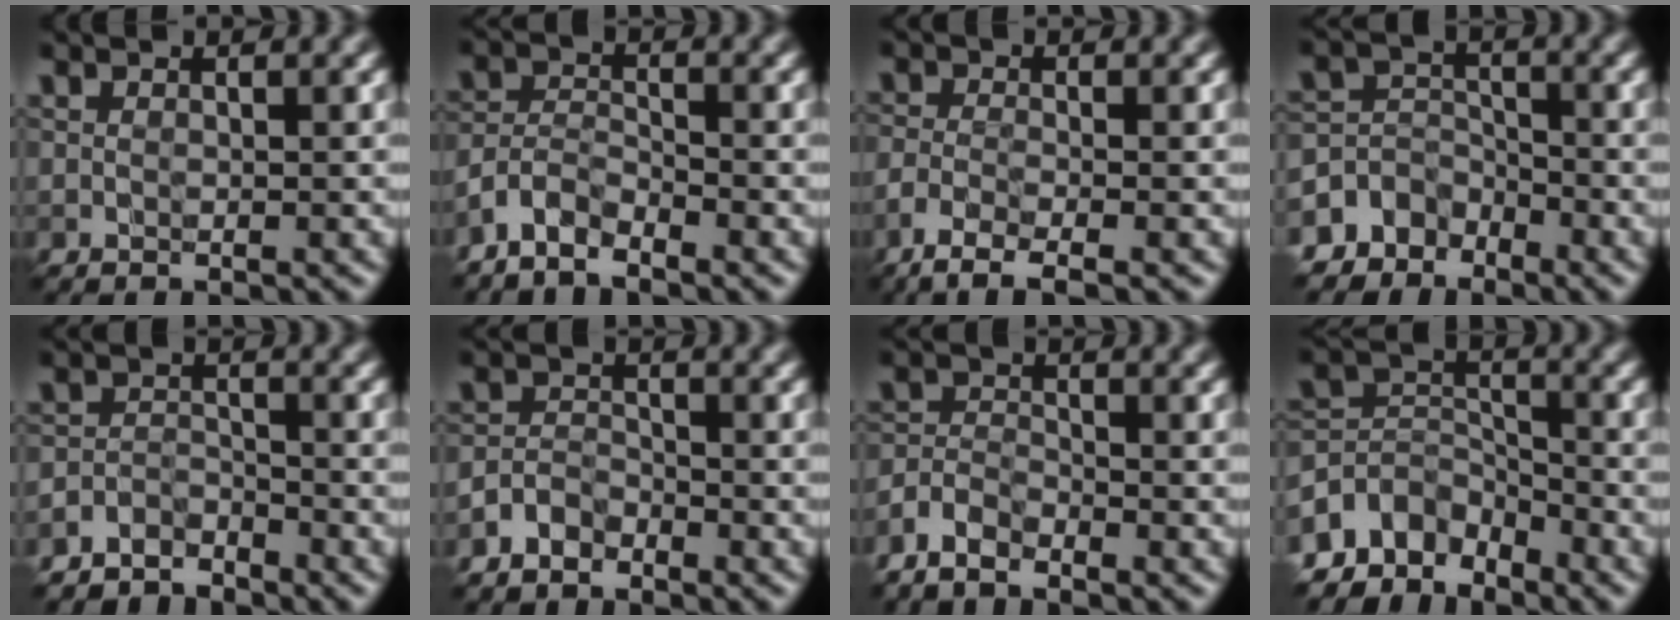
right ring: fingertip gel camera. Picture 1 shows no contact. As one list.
[{"total": 2.5, "force": [-2.2, 0.6, 0.9], "torque": [-0.018, 0.007, -0.054]}, {"total": 2.9, "force": [-2.0, 0.5, 2.0], "torque": [-0.041, -0.006, -0.049]}, {"total": 4.5, "force": [-3.5, 2.9, -0.3], "torque": [0.032, 0.004, -0.070]}, {"total": 3.1, "force": [-2.9, 1.0, 0.0], "torque": [0.007, 0.003, -0.064]}, {"total": 2.0, "force": [-1.6, 1.0, 0.4], "torque": [-0.003, 0.008, -0.036]}, {"total": 2.1, "force": [-1.9, 0.6, 0.7], "torque": [-0.013, 0.003, -0.047]}, {"total": 4.8, "force": [-3.8, 2.7, 1.1], "torque": [-0.007, 0.001, -0.083]}]